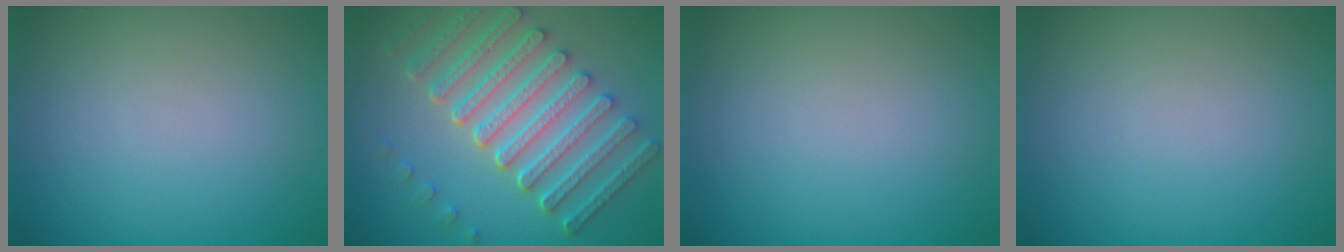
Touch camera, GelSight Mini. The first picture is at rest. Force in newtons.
{"total": 7.9, "press": 6.2, "slide": 5.0}
{"total": 0.0}
{"total": 0.0}